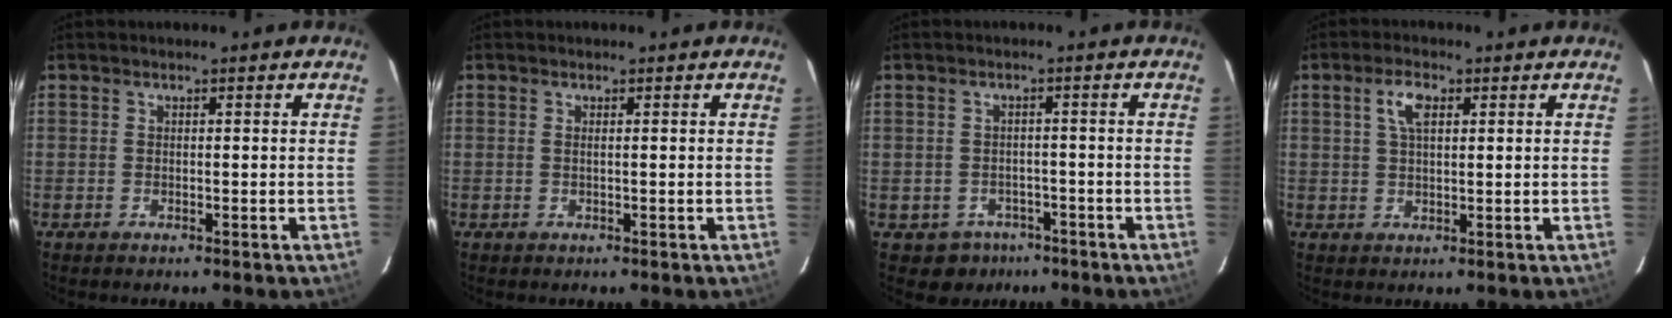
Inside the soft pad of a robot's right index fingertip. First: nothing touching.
{"total": 0.6, "force": [0.1, -0.2, 0.6], "torque": [-0.011, 0.000, 0.000]}
{"total": 5.0, "force": [-3.0, 3.9, 0.6], "torque": [-0.020, 0.020, -0.033]}
{"total": 4.2, "force": [1.6, 1.8, 3.4], "torque": [-0.065, 0.009, 0.030]}